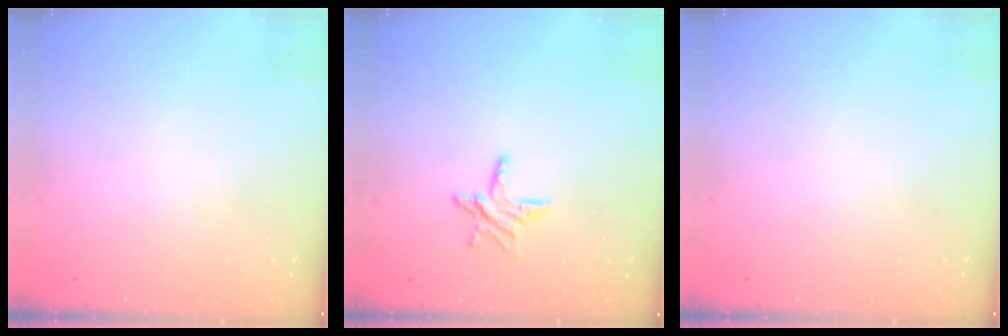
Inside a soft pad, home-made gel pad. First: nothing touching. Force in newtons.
{"total": 6.5, "press": 6.5, "slide": 0.2}
{"total": 0.0}